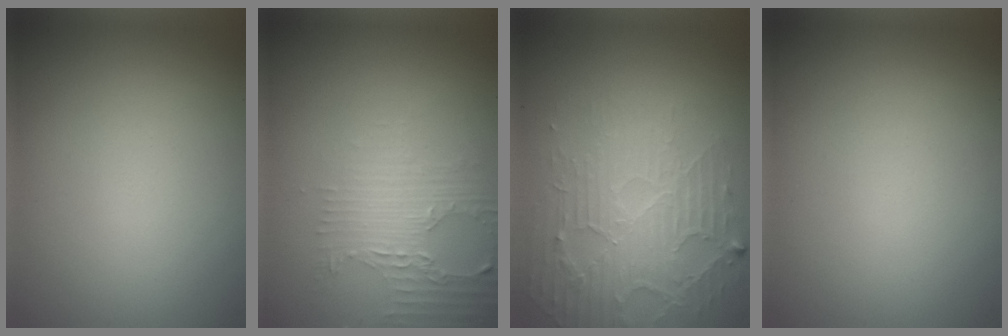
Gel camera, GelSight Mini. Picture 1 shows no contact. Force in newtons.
{"total": 3.3, "press": 2.6, "slide": 2.0}
{"total": 5.5, "press": 3.5, "slide": 4.3}
{"total": 0.0}